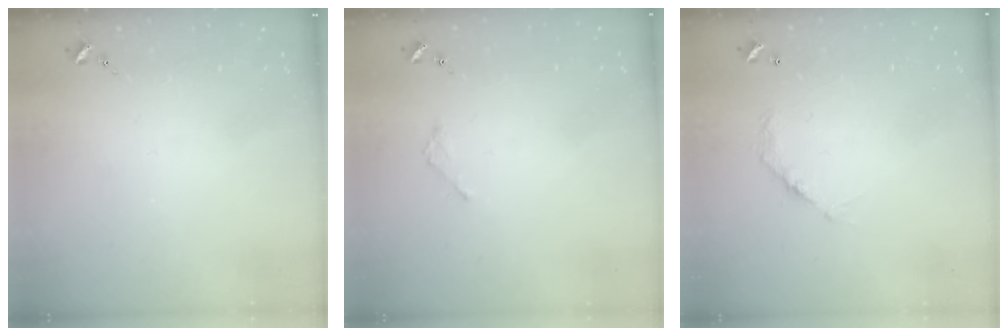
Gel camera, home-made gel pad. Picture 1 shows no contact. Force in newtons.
{"total": 1.8, "press": 1.8, "slide": 0.2}
{"total": 6.3, "press": 6.3, "slide": 0.4}